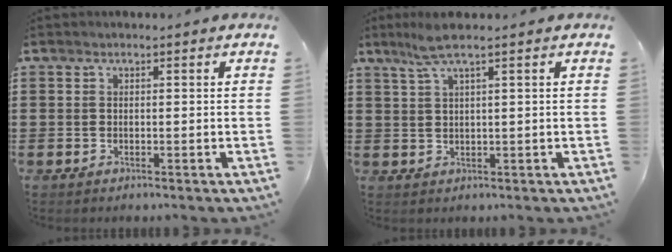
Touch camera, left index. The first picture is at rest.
{"total": 3.8, "force": [2.2, 0.0, 3.1], "torque": [-0.064, 0.002, 0.039]}